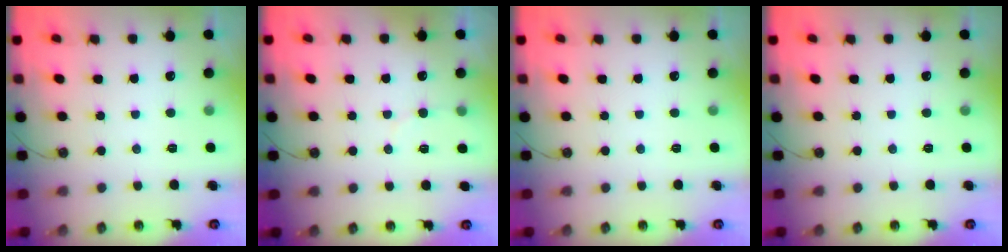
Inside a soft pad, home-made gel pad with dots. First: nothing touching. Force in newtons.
{"total": 4.1, "press": 3.8, "slide": 1.5}
{"total": 0.0}
{"total": 0.0}